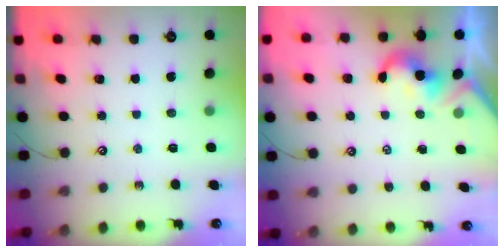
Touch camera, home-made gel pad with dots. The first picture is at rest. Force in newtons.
{"total": 2.1, "press": 2.0, "slide": 0.5}